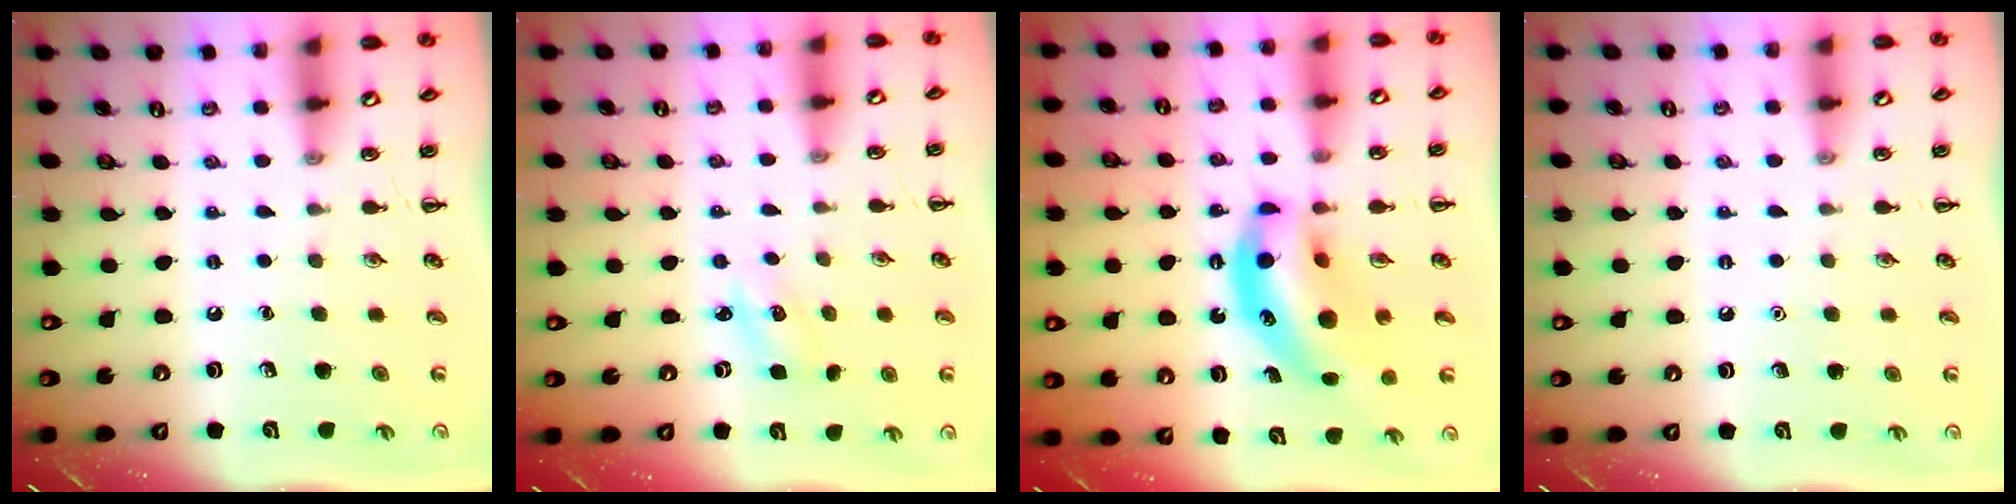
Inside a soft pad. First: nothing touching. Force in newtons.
{"total": 2.9, "press": 2.8, "slide": 0.9}
{"total": 13.7, "press": 13.3, "slide": 3.4}
{"total": 1.6, "press": 1.5, "slide": 0.1}